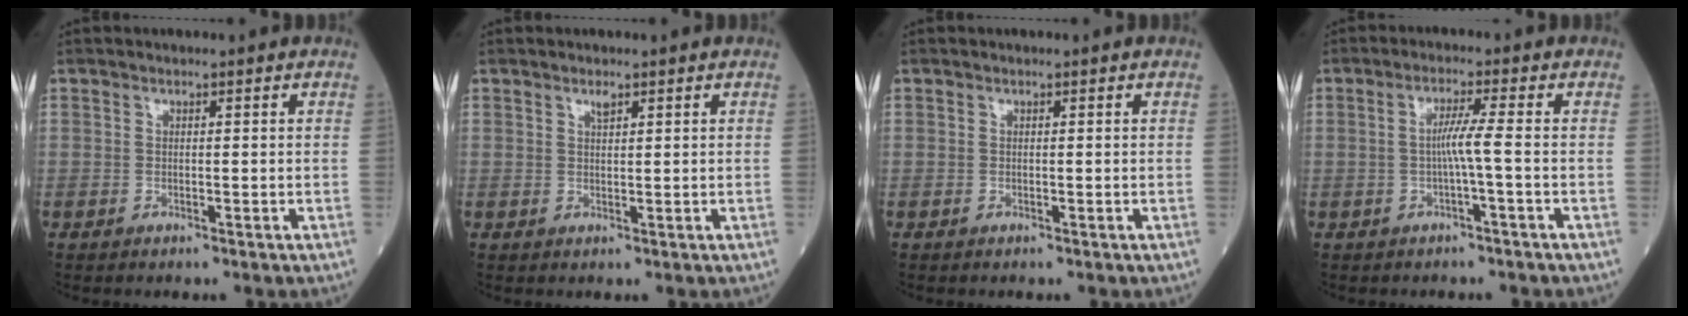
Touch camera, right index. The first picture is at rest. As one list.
[{"total": 1.1, "force": [0.8, 0.3, 0.7], "torque": [-0.015, -0.002, 0.015]}, {"total": 0.0}, {"total": 3.3, "force": [-0.6, -0.8, 3.1], "torque": [-0.056, 0.005, -0.012]}]